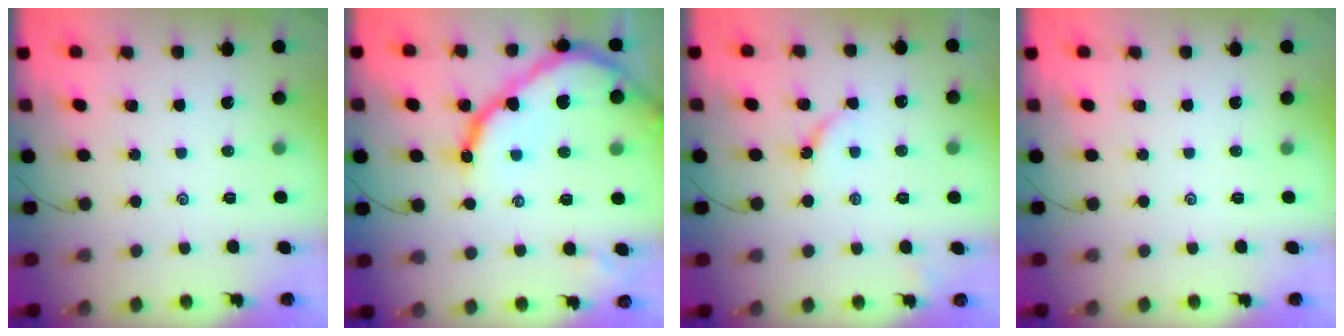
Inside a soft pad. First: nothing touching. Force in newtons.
{"total": 19.8, "press": 19.7, "slide": 1.8}
{"total": 4.1, "press": 4.0, "slide": 0.6}
{"total": 0.0}